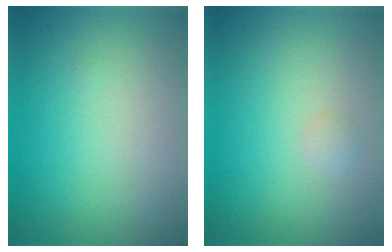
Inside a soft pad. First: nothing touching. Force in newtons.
{"total": 0.6, "press": 0.6, "slide": 0.1}